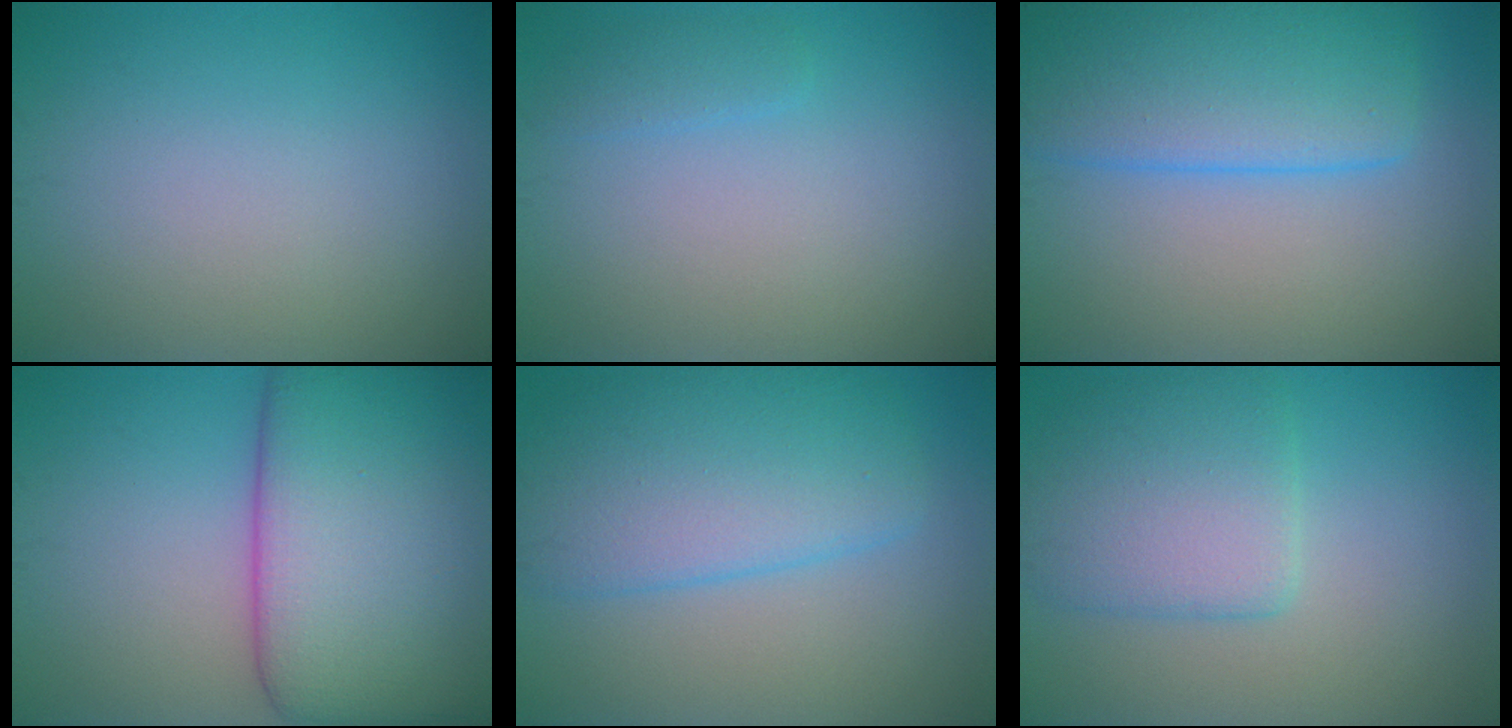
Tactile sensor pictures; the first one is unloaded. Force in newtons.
{"total": 1.2, "press": 1.2, "slide": 0.2}
{"total": 7.9, "press": 7.8, "slide": 0.5}
{"total": 13.6, "press": 13.6, "slide": 0.8}
{"total": 6.8, "press": 6.8, "slide": 0.1}
{"total": 5.3, "press": 5.3, "slide": 0.3}